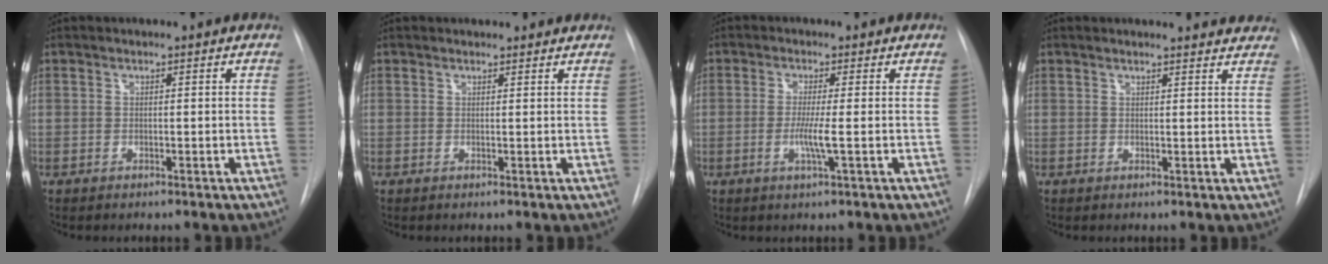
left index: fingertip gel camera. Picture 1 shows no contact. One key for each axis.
{"total": 2.5, "fx": 2.3, "fy": 1.1, "fz": 0.3, "tx": 0.000, "ty": 0.006, "tz": 0.017}
{"total": 3.5, "fx": -1.3, "fy": -0.4, "fz": 3.2, "tx": -0.067, "ty": -0.011, "tz": -0.025}
{"total": 9.1, "fx": 8.8, "fy": 2.0, "fz": 1.5, "tx": 0.011, "ty": -0.011, "tz": 0.066}